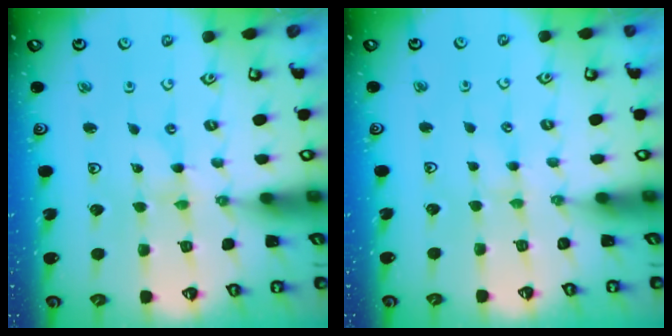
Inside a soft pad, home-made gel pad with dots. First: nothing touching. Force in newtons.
{"total": 2.1, "press": 2.1, "slide": 0.3}